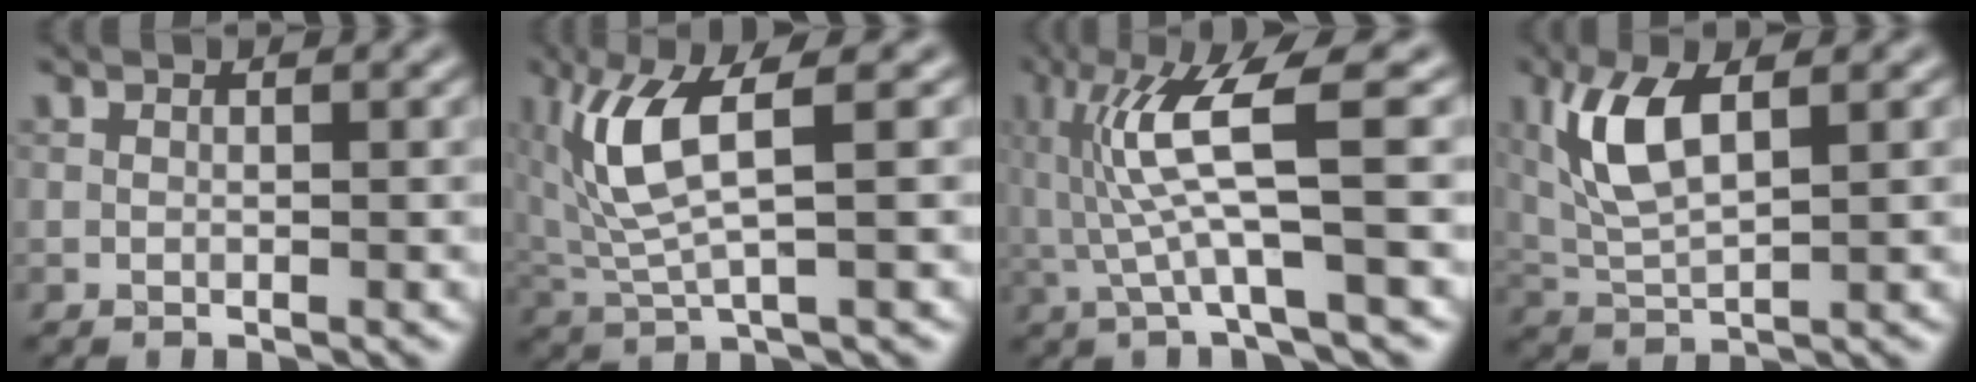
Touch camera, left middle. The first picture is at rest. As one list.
[{"total": 6.3, "force": [1.7, 1.6, 5.8], "torque": [-0.143, 0.001, 0.035]}, {"total": 6.0, "force": [0.1, 0.3, 6.0], "torque": [-0.133, 0.014, 0.006]}, {"total": 5.5, "force": [2.0, 2.0, 4.7], "torque": [-0.109, 0.005, 0.041]}]